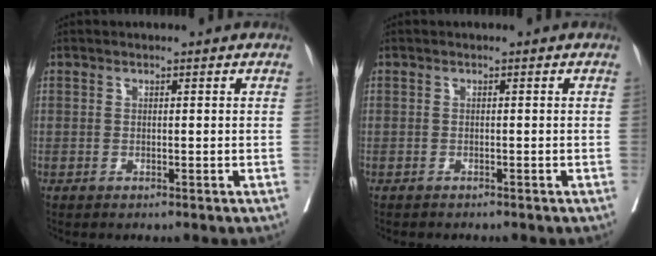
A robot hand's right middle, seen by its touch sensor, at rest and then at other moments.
{"total": 1.4, "force": [-1.3, 0.4, 0.4], "torque": [-0.013, -0.003, -0.019]}